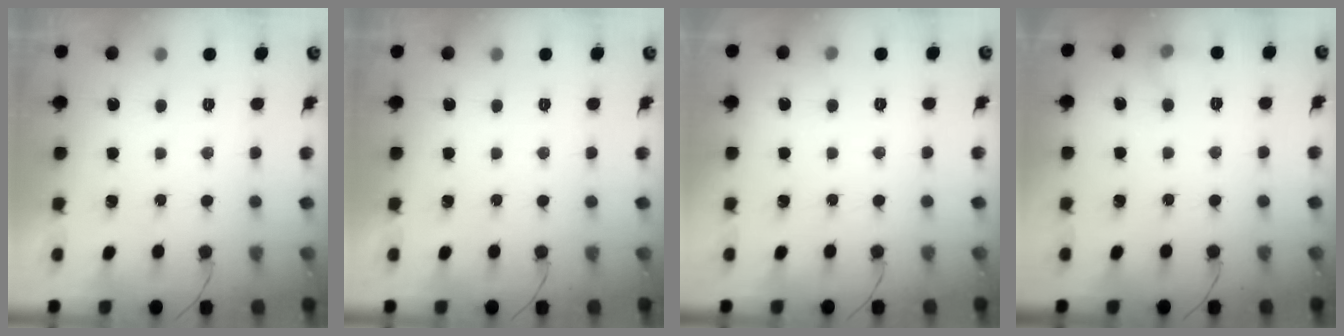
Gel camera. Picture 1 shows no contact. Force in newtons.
{"total": 0.0}
{"total": 2.9, "press": 2.6, "slide": 1.2}
{"total": 6.3, "press": 6.1, "slide": 1.4}